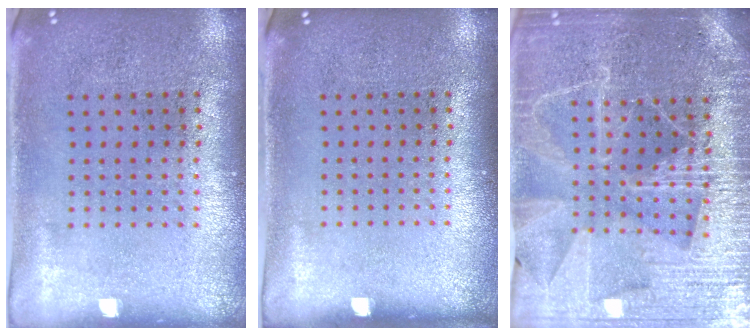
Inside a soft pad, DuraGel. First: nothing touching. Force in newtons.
{"total": 0.0}
{"total": 4.5, "press": 4.2, "slide": 1.7}